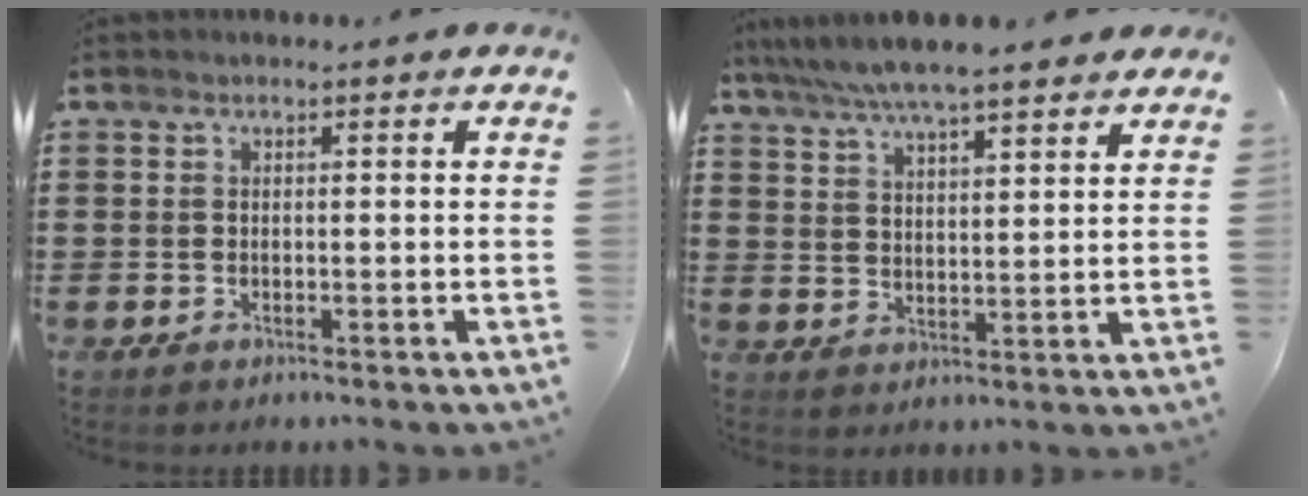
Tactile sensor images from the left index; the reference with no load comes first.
{"total": 6.0, "force": [5.4, 0.6, 2.5], "torque": [-0.067, -0.015, 0.095]}